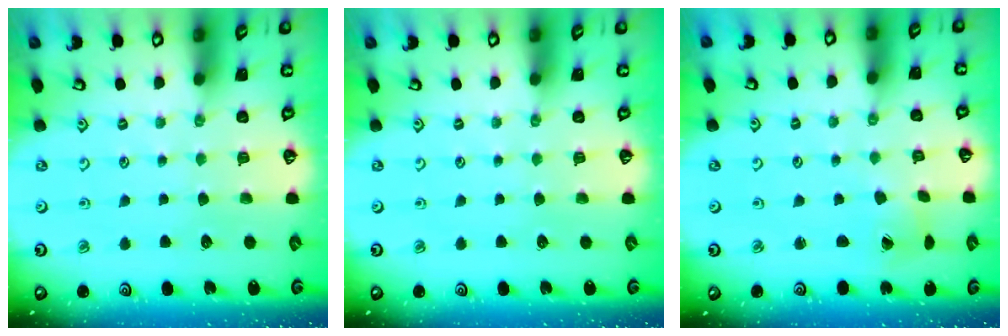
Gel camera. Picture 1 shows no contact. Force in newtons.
{"total": 0.0}
{"total": 1.7, "press": 1.7, "slide": 0.2}